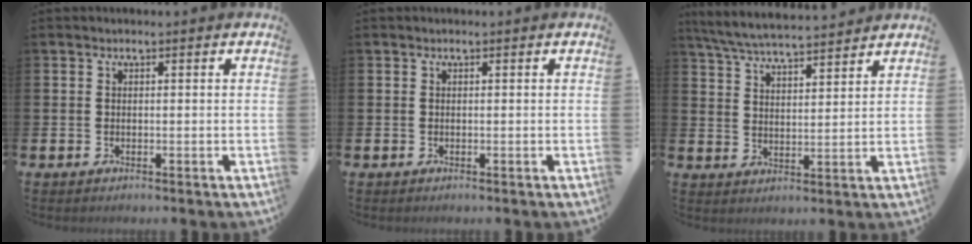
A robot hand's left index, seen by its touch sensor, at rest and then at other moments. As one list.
[{"total": 0.0}, {"total": 6.3, "force": [6.1, 0.5, 1.4], "torque": [-0.052, -0.031, 0.109]}]